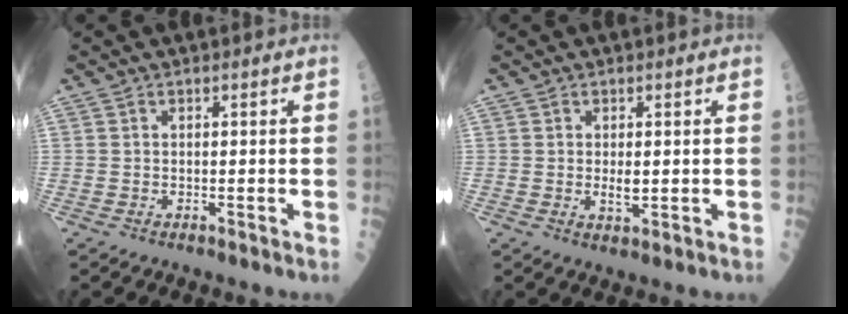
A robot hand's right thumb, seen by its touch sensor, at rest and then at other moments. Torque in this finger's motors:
{"motor_torque": [0.08, -0.09, 0.40, -0.01, 0.00]}